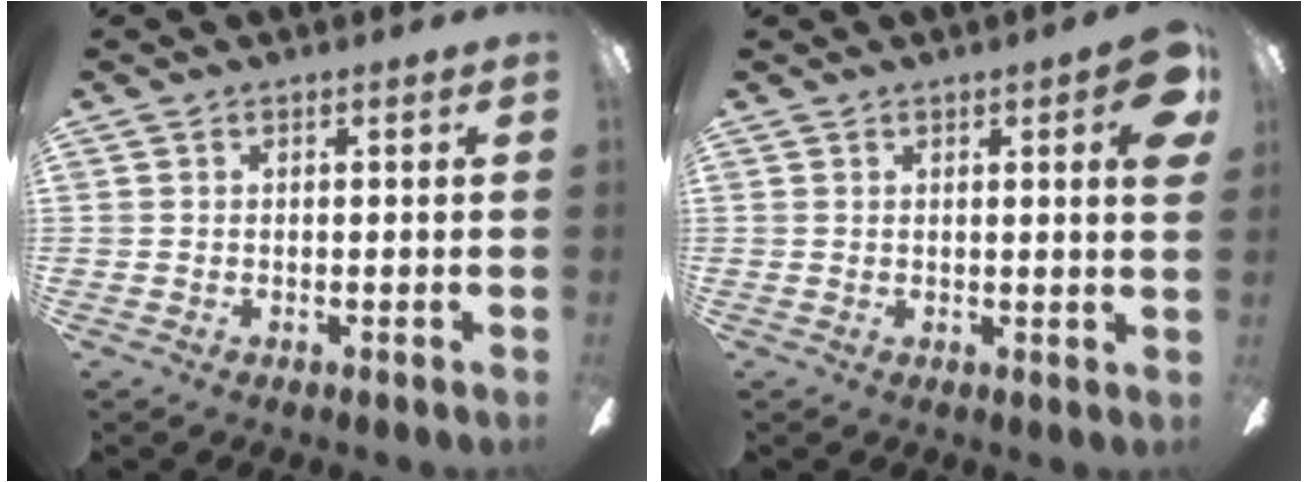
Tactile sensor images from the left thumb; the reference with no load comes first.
{"total": 5.9, "force": [2.4, 1.3, 5.3], "torque": [-0.063, -0.009, 0.032]}